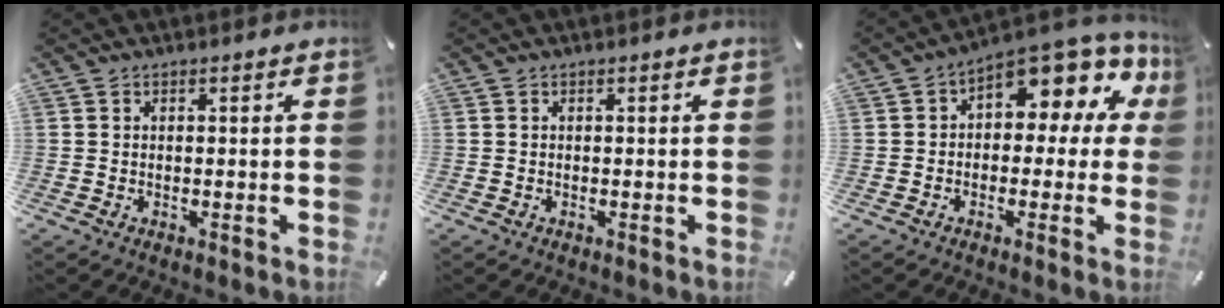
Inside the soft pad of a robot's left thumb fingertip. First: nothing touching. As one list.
[{"total": 0.0}, {"total": 8.9, "force": [4.6, 4.7, 5.9], "torque": [-0.079, -0.047, 0.080]}]